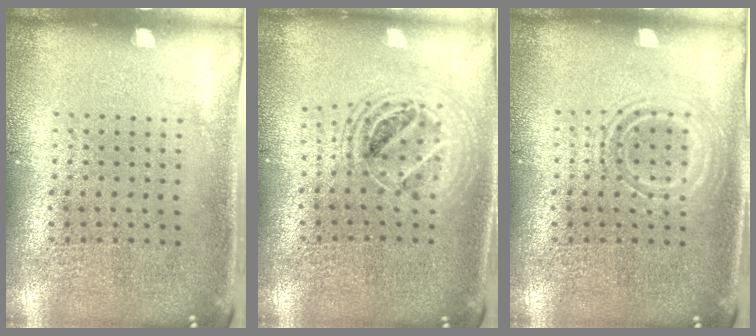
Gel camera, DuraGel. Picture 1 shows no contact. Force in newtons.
{"total": 1.8, "press": 1.5, "slide": 1.1}
{"total": 1.1, "press": 1.1, "slide": 0.3}